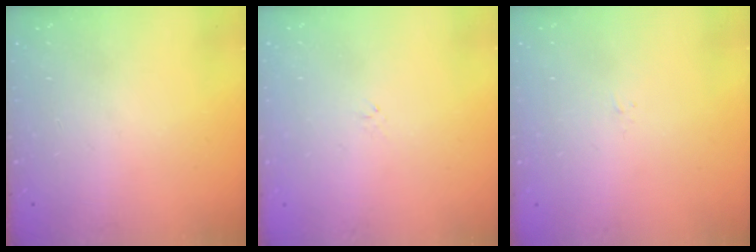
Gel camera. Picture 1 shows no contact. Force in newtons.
{"total": 0.7, "press": 0.5, "slide": 0.4}
{"total": 1.6, "press": 1.5, "slide": 0.3}